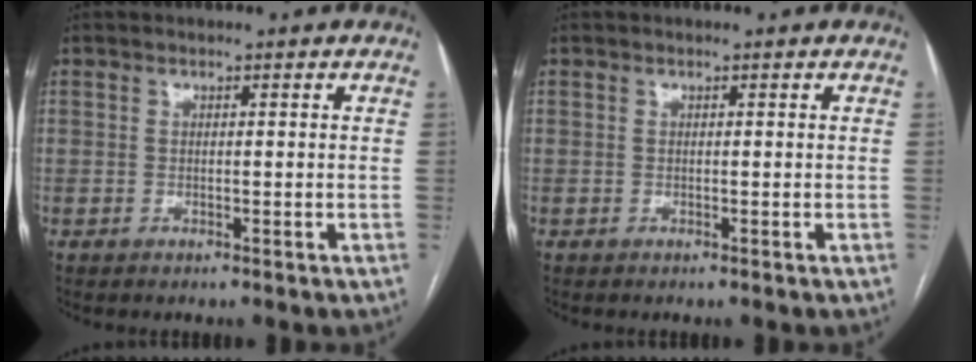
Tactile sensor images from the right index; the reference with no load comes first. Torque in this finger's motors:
{"motor_torque": [0.00, 0.00, 0.00, 0.00]}